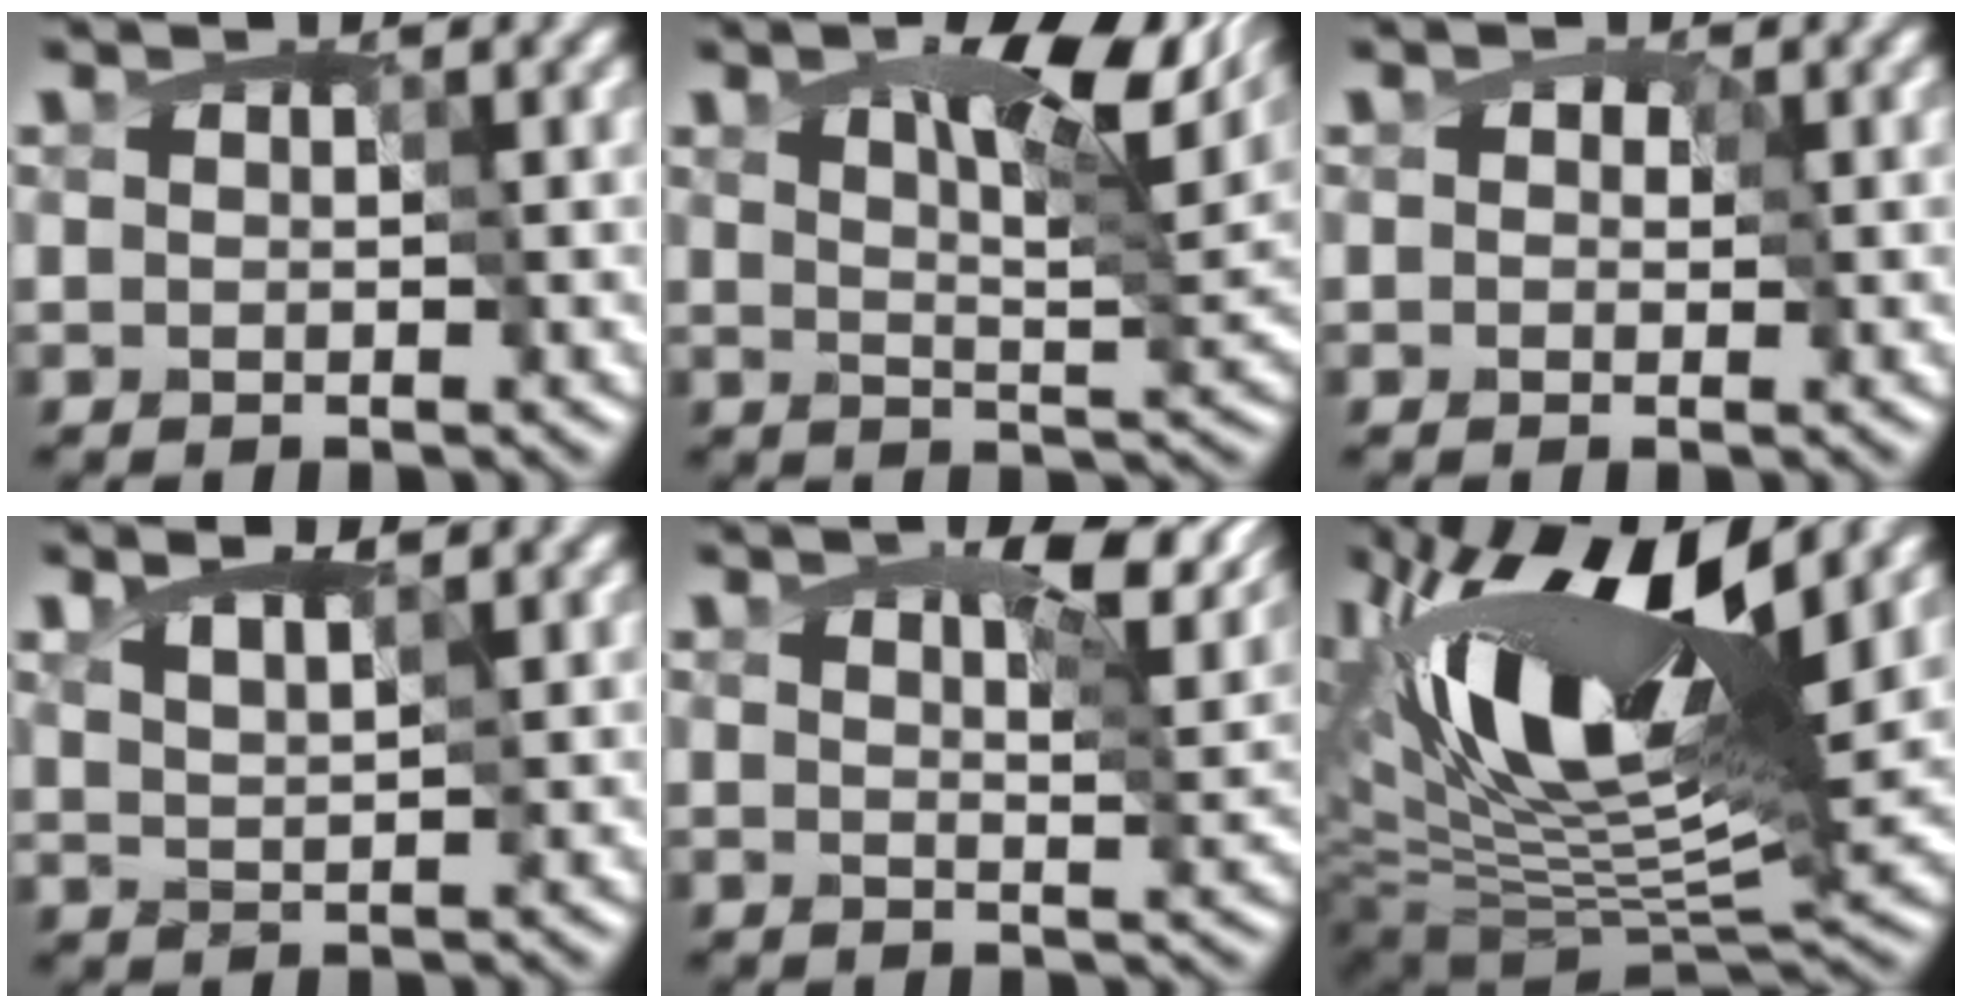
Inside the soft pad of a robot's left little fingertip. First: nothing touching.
{"total": 7.1, "force": [3.7, 2.3, 5.5], "torque": [-0.093, 0.005, 0.065]}
{"total": 1.4, "force": [0.4, 1.1, 0.7], "torque": [-0.021, 0.003, 0.004]}
{"total": 0.9, "force": [0.1, 0.2, 0.9], "torque": [-0.020, -0.004, 0.004]}
{"total": 7.1, "force": [4.7, 2.5, 4.8], "torque": [-0.074, 0.008, 0.053]}
{"total": 13.3, "force": [3.8, 5.8, 11.3], "torque": [-0.207, 0.014, 0.058]}